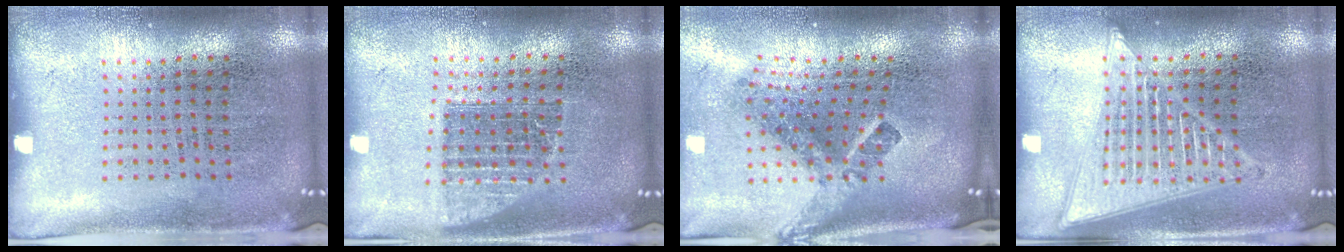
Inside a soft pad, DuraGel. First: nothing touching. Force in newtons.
{"total": 1.3, "press": 1.1, "slide": 0.7}
{"total": 2.9, "press": 1.7, "slide": 2.3}
{"total": 3.2, "press": 3.2, "slide": 0.3}